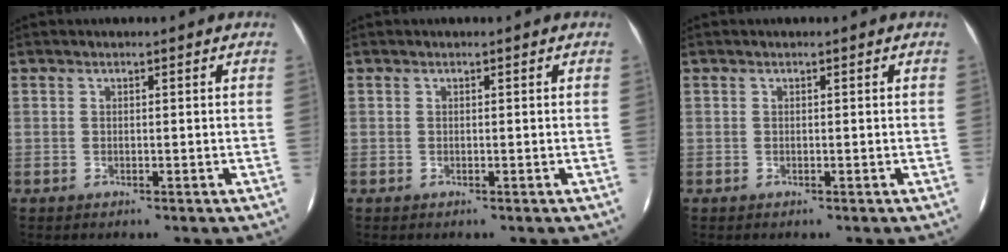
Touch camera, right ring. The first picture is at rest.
{"total": 0.0}
{"total": 0.0}